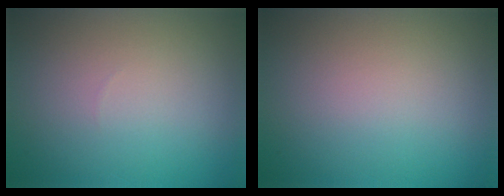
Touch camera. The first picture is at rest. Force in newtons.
{"total": 0.0}